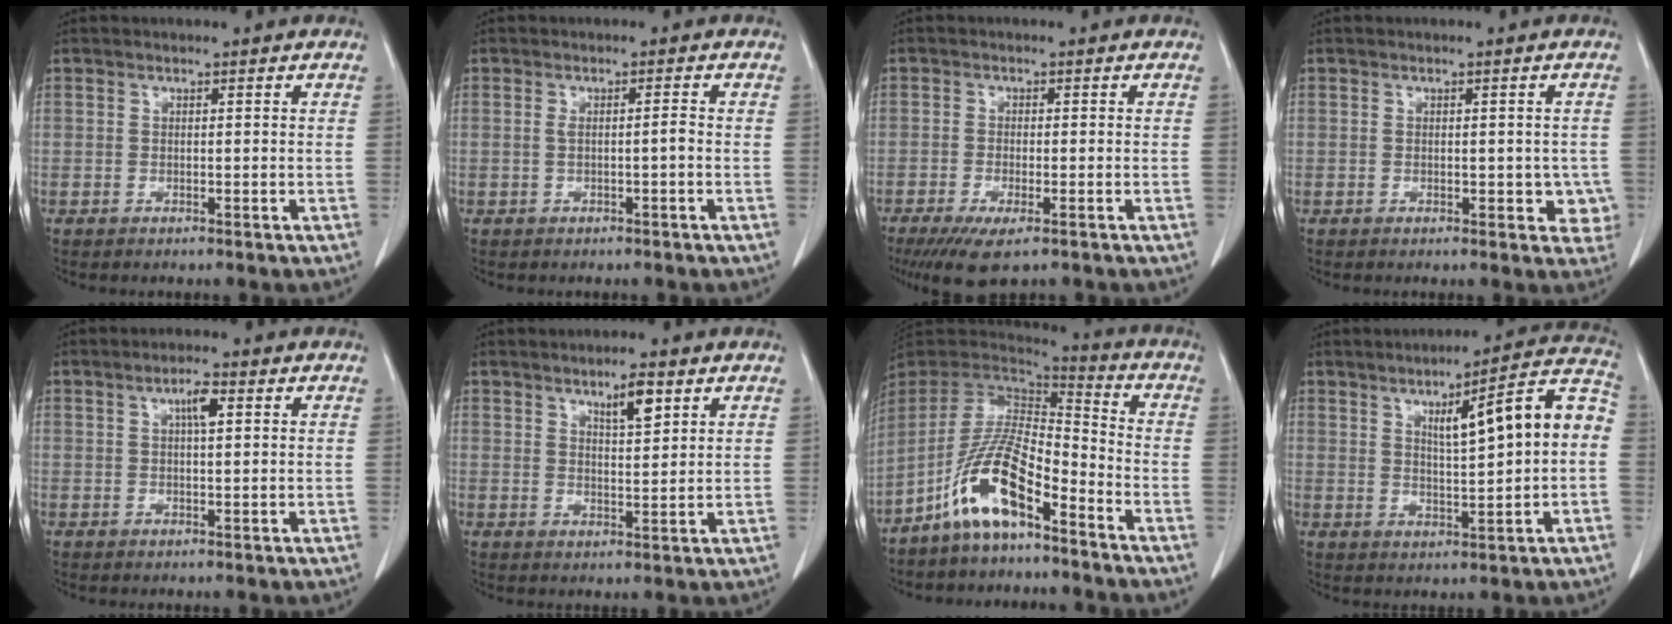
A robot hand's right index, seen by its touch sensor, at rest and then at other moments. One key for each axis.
{"total": 1.6, "fx": -0.3, "fy": 0.1, "fz": 1.6, "tx": -0.028, "ty": 0.001, "tz": -0.003}
{"total": 5.7, "fx": -3.6, "fy": 1.2, "fz": 4.3, "tx": -0.079, "ty": -0.016, "tz": -0.056}
{"total": 3.7, "fx": -0.5, "fy": 2.4, "fz": 2.7, "tx": -0.012, "ty": 0.008, "tz": -0.003}
{"total": 3.0, "fx": 1.1, "fy": 0.6, "fz": 2.7, "tx": -0.053, "ty": 0.002, "tz": 0.017}
{"total": 4.4, "fx": 2.6, "fy": 0.9, "fz": 3.4, "tx": -0.064, "ty": -0.005, "tz": 0.046}
{"total": 12.3, "fx": -7.5, "fy": 2.9, "fz": 9.3, "tx": -0.194, "ty": 0.005, "tz": -0.142}
{"total": 11.9, "fx": 1.7, "fy": 1.5, "fz": 11.7, "tx": -0.166, "ty": 0.029, "tz": 0.025}